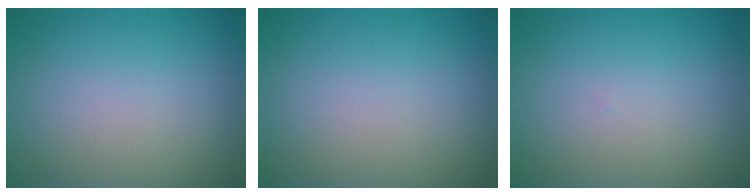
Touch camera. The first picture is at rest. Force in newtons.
{"total": 0.0}
{"total": 0.0}